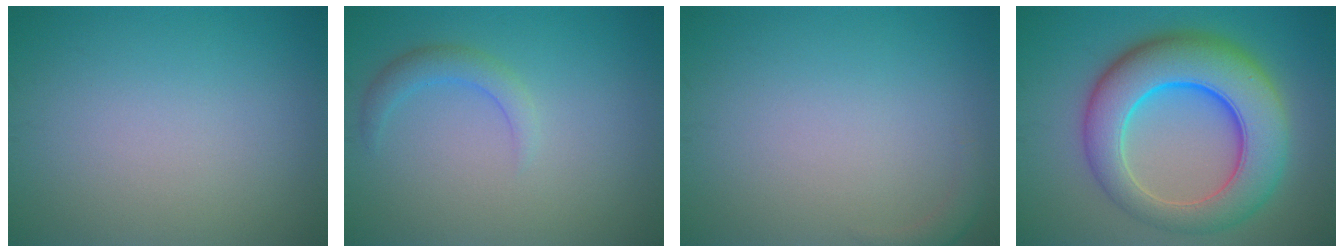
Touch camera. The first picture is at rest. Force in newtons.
{"total": 2.0, "press": 2.0, "slide": 0.1}
{"total": 1.0, "press": 1.0, "slide": 0.2}
{"total": 10.6, "press": 10.6, "slide": 0.2}